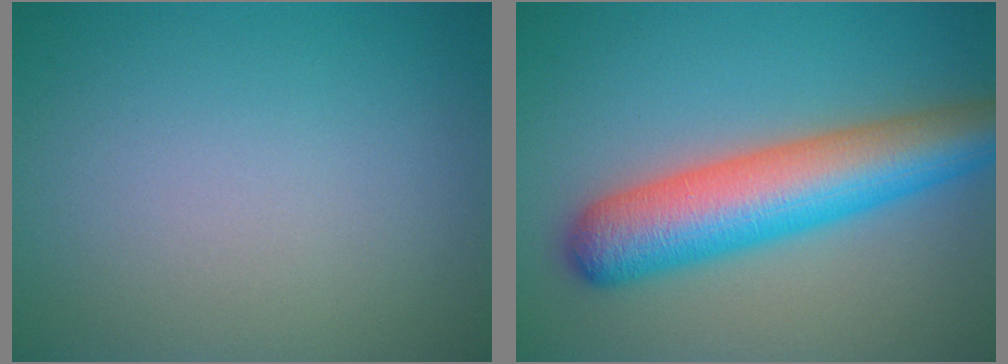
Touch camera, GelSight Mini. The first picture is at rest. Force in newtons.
{"total": 8.9, "press": 8.9, "slide": 0.2}